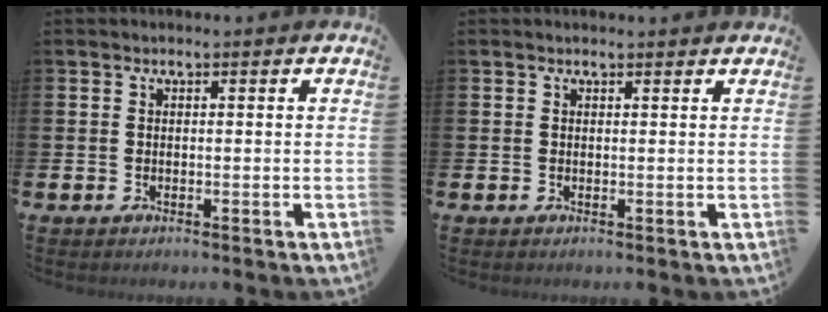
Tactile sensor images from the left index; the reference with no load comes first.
{"total": 0.6, "force": [0.6, 0.0, 0.1], "torque": [0.003, -0.001, 0.010]}